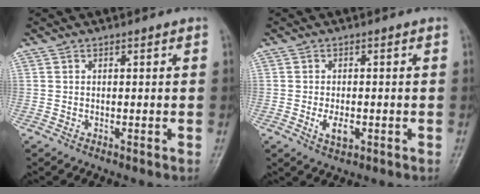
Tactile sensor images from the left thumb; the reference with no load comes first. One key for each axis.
{"total": 3.7, "fx": -1.0, "fy": 2.0, "fz": 3.0, "tx": -0.051, "ty": -0.003, "tz": -0.013}